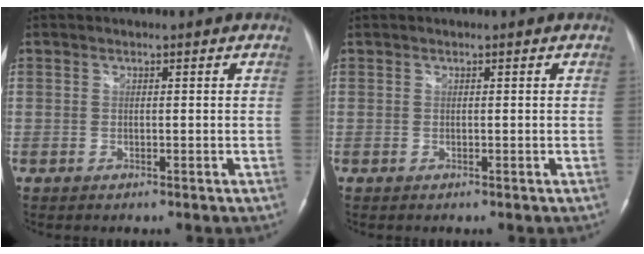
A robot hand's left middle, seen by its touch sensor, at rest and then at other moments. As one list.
[{"total": 0.0}]